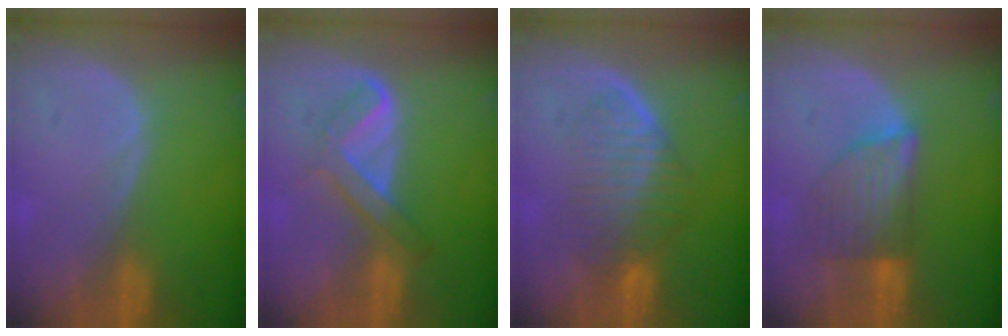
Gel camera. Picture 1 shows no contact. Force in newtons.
{"total": 5.2, "press": 5.1, "slide": 1.4}
{"total": 6.8, "press": 6.5, "slide": 1.8}
{"total": 6.5, "press": 6.5, "slide": 0.9}